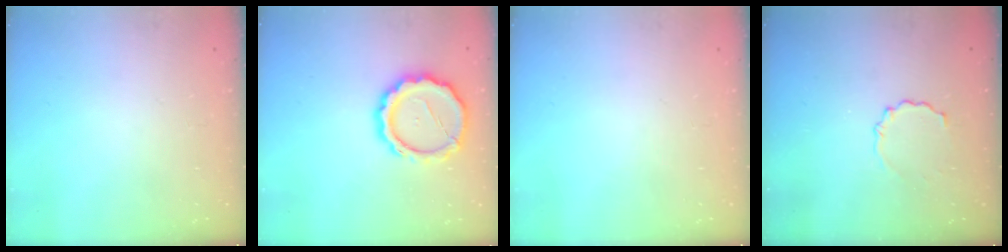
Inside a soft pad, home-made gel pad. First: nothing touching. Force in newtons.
{"total": 14.5, "press": 14.3, "slide": 2.7}
{"total": 0.0}
{"total": 3.2, "press": 3.0, "slide": 1.2}